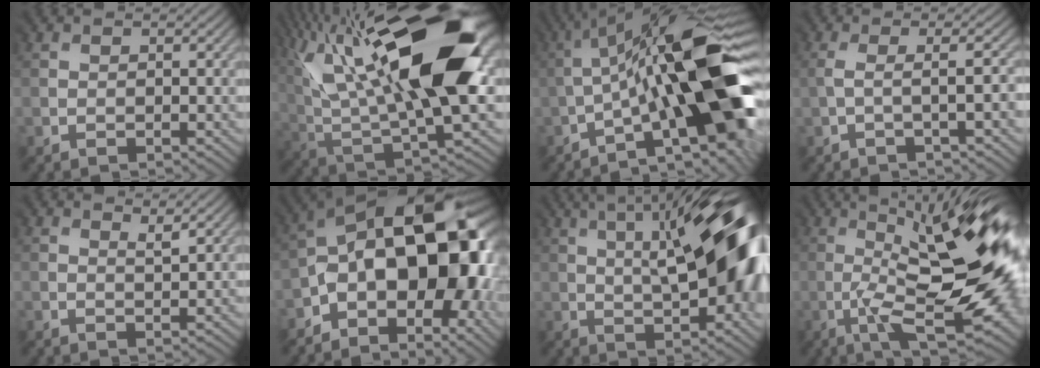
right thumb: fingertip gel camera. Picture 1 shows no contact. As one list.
[{"total": 21.2, "force": [7.0, 8.4, 18.2], "torque": [-0.347, 0.034, 0.130]}, {"total": 19.4, "force": [-3.0, 5.6, 18.4], "torque": [-0.274, 0.012, -0.049]}, {"total": 2.9, "force": [-0.6, 0.4, 2.8], "torque": [-0.034, 0.002, -0.018]}, {"total": 1.8, "force": [1.6, 0.2, 0.9], "torque": [-0.023, -0.003, 0.032]}, {"total": 18.1, "force": [-2.7, 9.3, 15.3], "torque": [-0.235, 0.010, -0.045]}, {"total": 17.7, "force": [3.1, 6.4, 16.2], "torque": [-0.212, 0.039, 0.034]}, {"total": 18.2, "force": [-0.8, 4.8, 17.6], "torque": [-0.267, 0.004, -0.013]}]